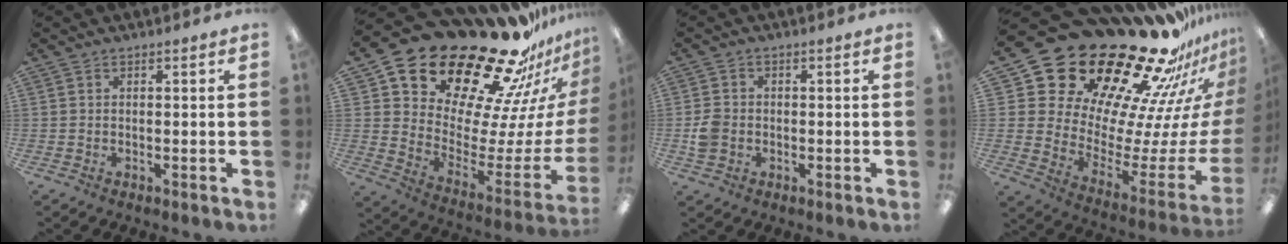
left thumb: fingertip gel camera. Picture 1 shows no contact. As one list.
[{"total": 27.0, "force": [22.5, 10.1, 11.0], "torque": [-0.165, -0.186, 0.404]}, {"total": 4.0, "force": [-0.8, 3.4, 2.0], "torque": [-0.040, 0.006, -0.015]}, {"total": 31.4, "force": [24.2, 13.4, 14.9], "torque": [-0.213, -0.223, 0.460]}]